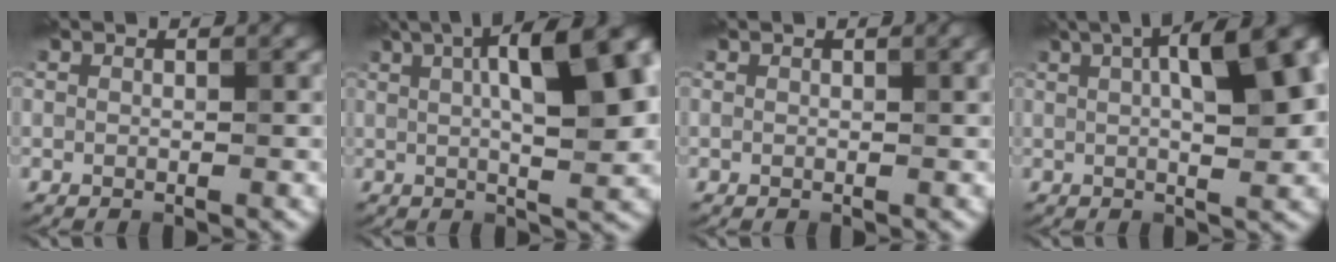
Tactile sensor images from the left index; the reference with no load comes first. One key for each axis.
{"total": 12.9, "fx": 3.5, "fy": 4.3, "fz": 11.7, "tx": -0.135, "ty": 0.020, "tz": 0.041}
{"total": 1.2, "fx": 0.5, "fy": 0.3, "fz": 1.1, "tx": -0.011, "ty": 0.005, "tz": 0.005}
{"total": 11.2, "fx": 3.2, "fy": 3.8, "fz": 10.1, "tx": -0.112, "ty": 0.022, "tz": 0.035}